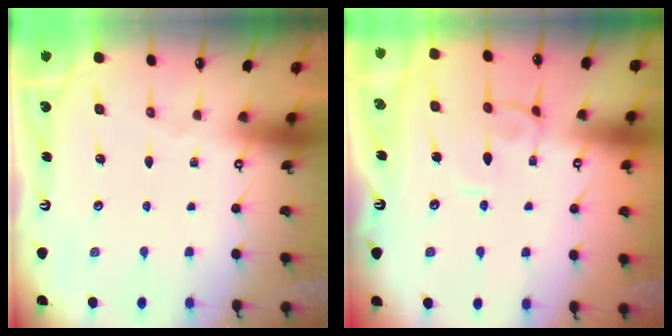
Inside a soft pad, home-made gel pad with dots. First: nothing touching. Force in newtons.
{"total": 1.3, "press": 1.2, "slide": 0.5}